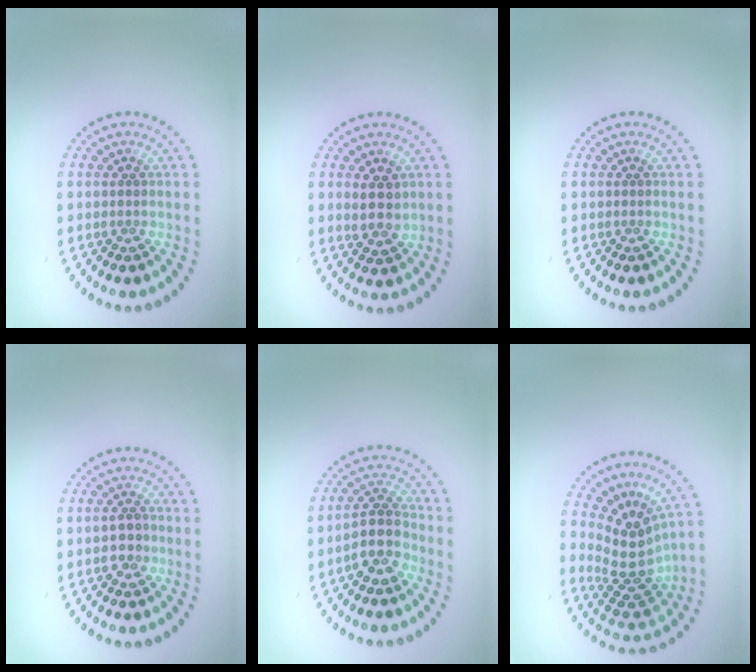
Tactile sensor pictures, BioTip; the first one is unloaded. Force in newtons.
{"total": 2.5, "press": 2.2, "slide": 1.0}
{"total": 0.0}
{"total": 1.9, "press": 1.8, "slide": 0.6}
{"total": 4.2, "press": 3.9, "slide": 1.6}
{"total": 4.2, "press": 2.9, "slide": 3.1}